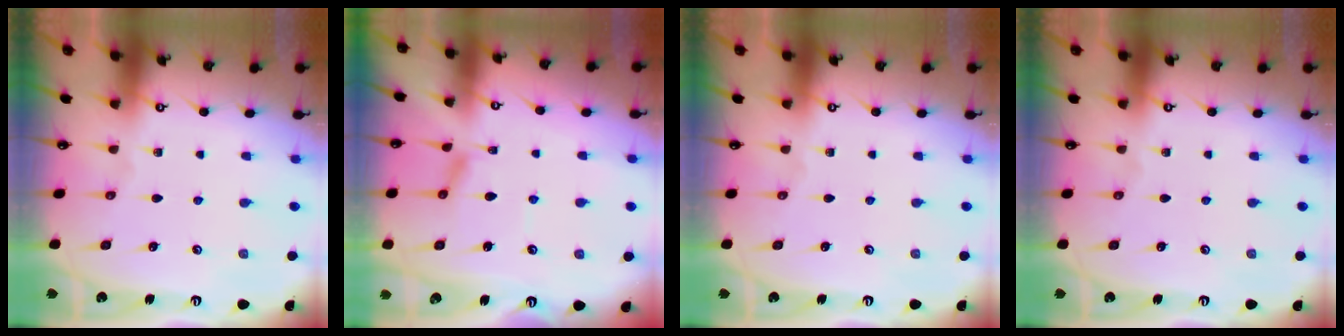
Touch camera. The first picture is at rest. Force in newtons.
{"total": 2.3, "press": 2.3, "slide": 0.5}
{"total": 0.0}
{"total": 0.0}